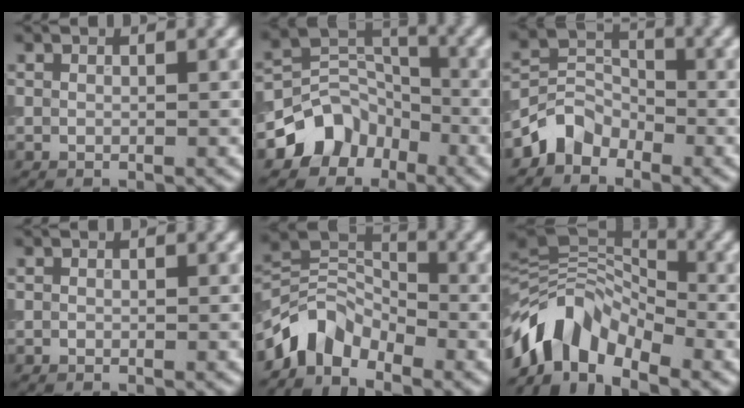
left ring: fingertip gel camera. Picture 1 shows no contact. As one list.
[{"total": 5.5, "force": [-3.1, 4.2, 1.7], "torque": [-0.006, 0.007, -0.062]}, {"total": 3.3, "force": [-2.4, 2.1, 0.8], "torque": [-0.012, 0.013, -0.056]}, {"total": 0.0}, {"total": 4.6, "force": [-3.4, 2.7, 1.6], "torque": [-0.023, 0.006, -0.076]}, {"total": 9.0, "force": [-4.9, 5.4, 5.3], "torque": [-0.089, 0.010, -0.104]}]